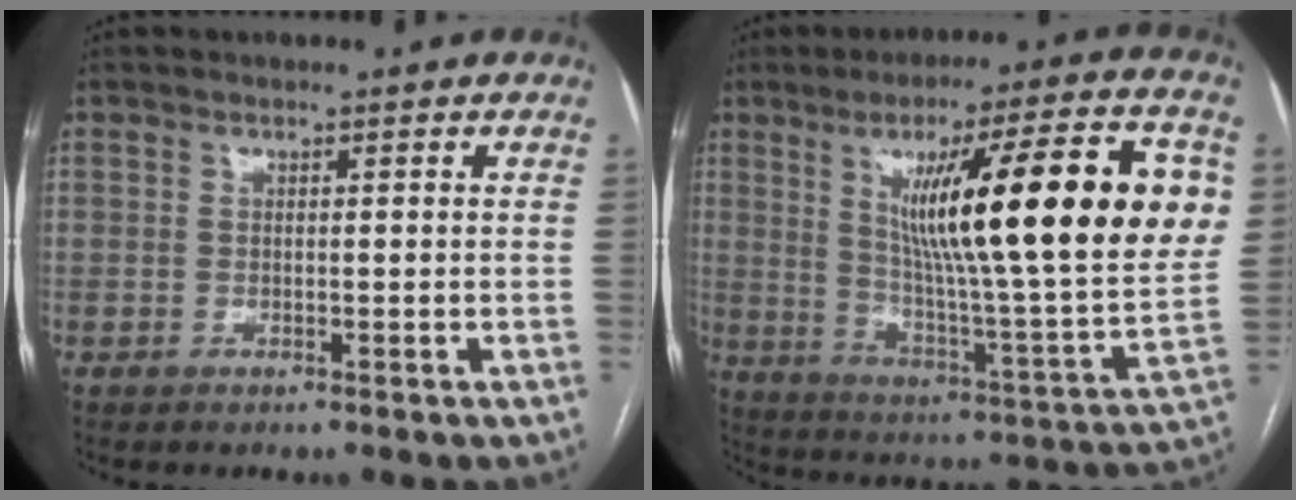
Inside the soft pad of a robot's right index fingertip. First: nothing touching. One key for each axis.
{"total": 26.5, "fx": 7.2, "fy": 2.1, "fz": 25.4, "tx": -0.368, "ty": 0.006, "tz": 0.104}